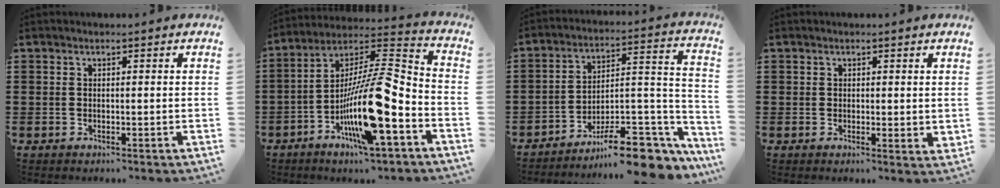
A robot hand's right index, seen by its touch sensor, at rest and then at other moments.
{"total": 15.8, "force": [-5.8, 2.9, 14.4], "torque": [-0.281, -0.014, -0.107]}
{"total": 11.5, "force": [-8.9, 3.5, 6.4], "torque": [-0.073, 0.038, -0.155]}
{"total": 1.1, "force": [0.9, 0.6, 0.3], "torque": [0.000, 0.001, 0.016]}